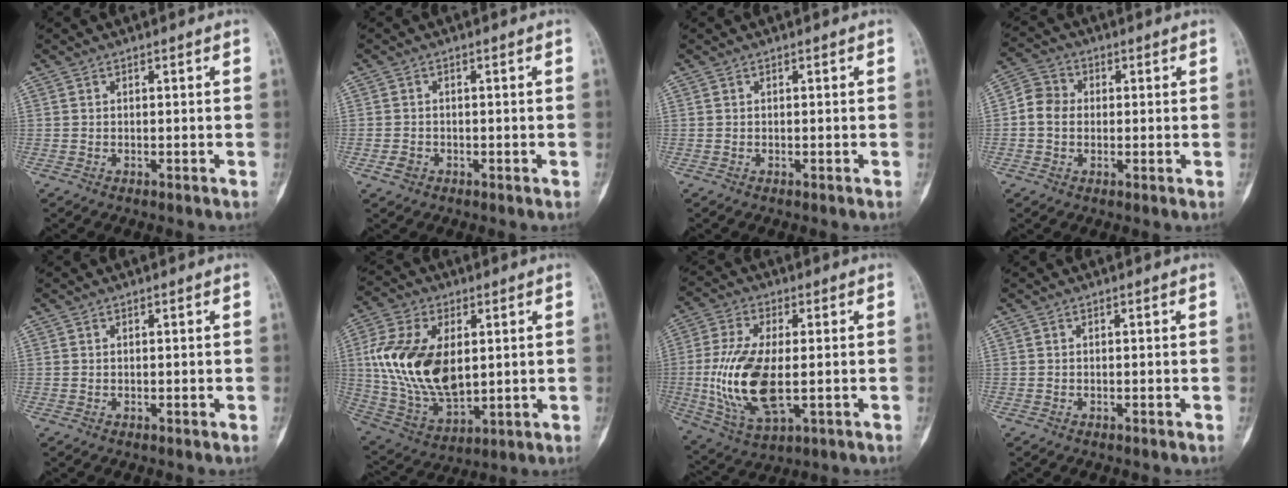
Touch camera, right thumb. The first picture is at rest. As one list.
[{"total": 1.7, "force": [-0.8, 1.4, 0.4], "torque": [-0.004, 0.007, -0.013]}, {"total": 0.0}, {"total": 5.4, "force": [-0.1, 4.8, 2.5], "torque": [-0.036, 0.014, -0.013]}, {"total": 0.0}, {"total": 19.6, "force": [2.8, 11.6, 15.6], "torque": [-0.300, -0.012, 0.062]}, {"total": 15.9, "force": [-1.3, 7.2, 14.1], "torque": [-0.294, -0.011, -0.014]}, {"total": 0.0}]